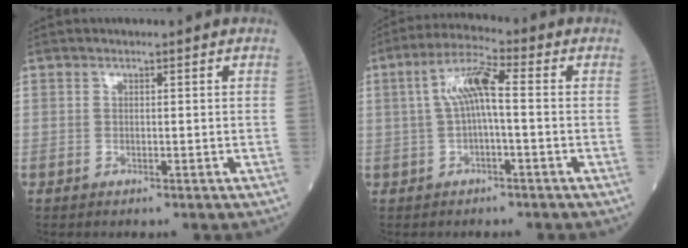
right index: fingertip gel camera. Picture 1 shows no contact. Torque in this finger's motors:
{"motor_torque": [1.43, 0.16, 0.70, 0.20]}